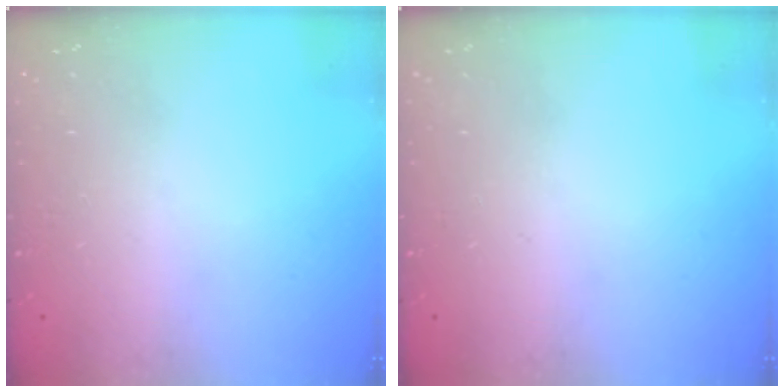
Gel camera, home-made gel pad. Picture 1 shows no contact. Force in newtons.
{"total": 0.0}